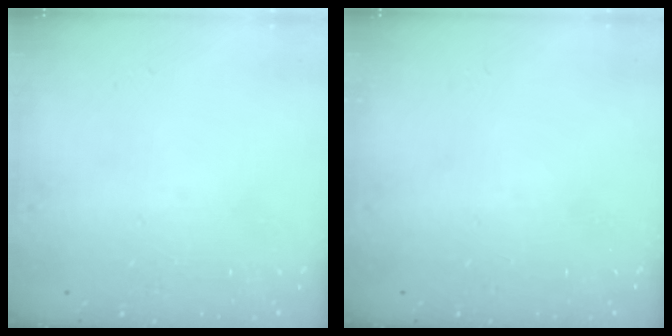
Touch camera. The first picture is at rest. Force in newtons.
{"total": 0.0}